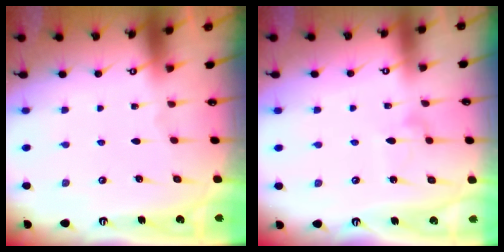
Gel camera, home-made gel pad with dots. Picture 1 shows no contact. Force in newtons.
{"total": 4.6, "press": 4.6, "slide": 0.4}